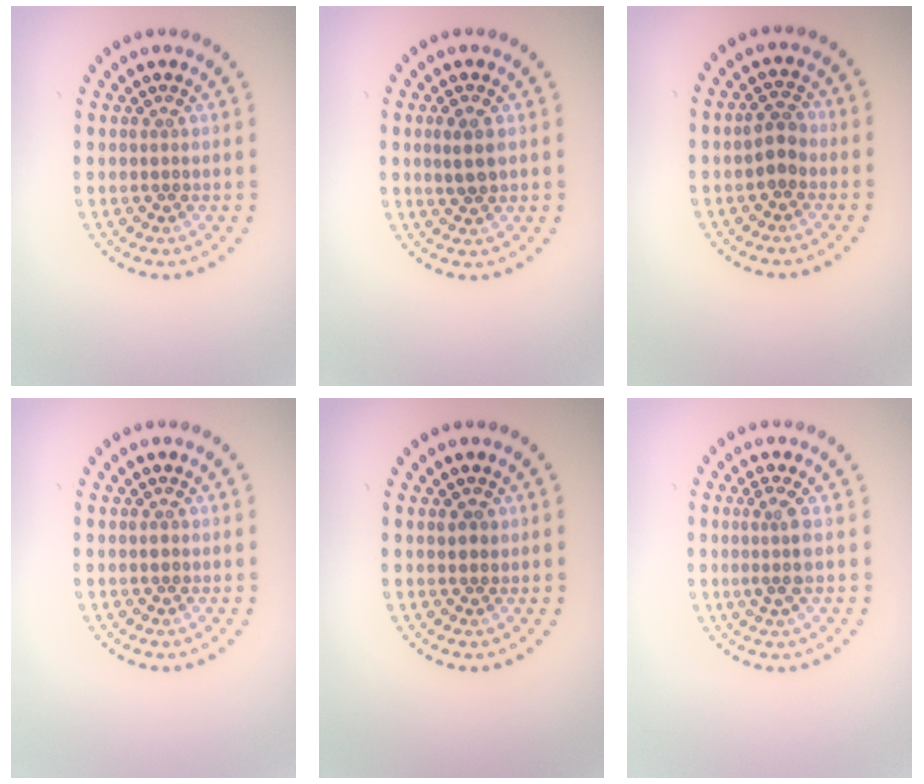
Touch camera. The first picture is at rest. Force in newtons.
{"total": 1.6, "press": 1.6, "slide": 0.5}
{"total": 2.2, "press": 2.1, "slide": 0.4}
{"total": 0.7, "press": 0.7, "slide": 0.1}
{"total": 1.1, "press": 1.1, "slide": 0.1}
{"total": 2.1, "press": 1.7, "slide": 1.3}